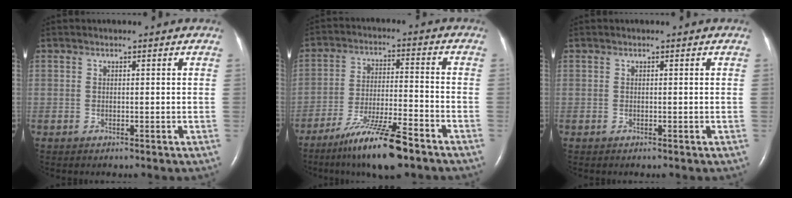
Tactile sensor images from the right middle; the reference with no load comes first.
{"total": 11.9, "force": [-8.5, 0.9, 8.2], "torque": [-0.152, -0.029, -0.149]}
{"total": 0.0}